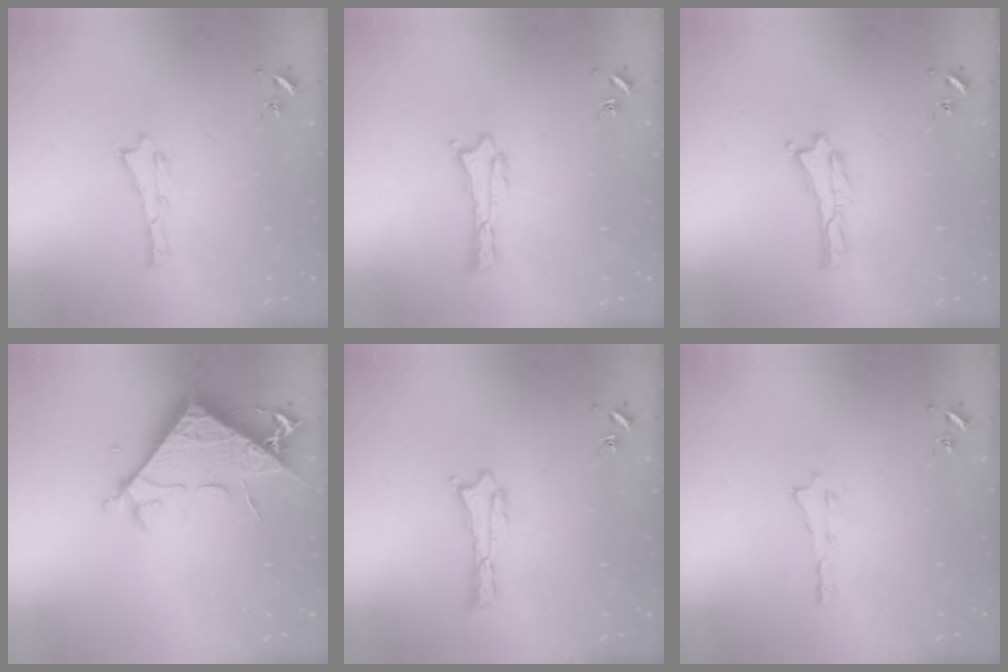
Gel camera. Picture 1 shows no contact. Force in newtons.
{"total": 0.7, "press": 0.7, "slide": 0.1}
{"total": 0.0}
{"total": 7.7, "press": 7.6, "slide": 0.9}
{"total": 0.7, "press": 0.7, "slide": 0.1}
{"total": 0.0}